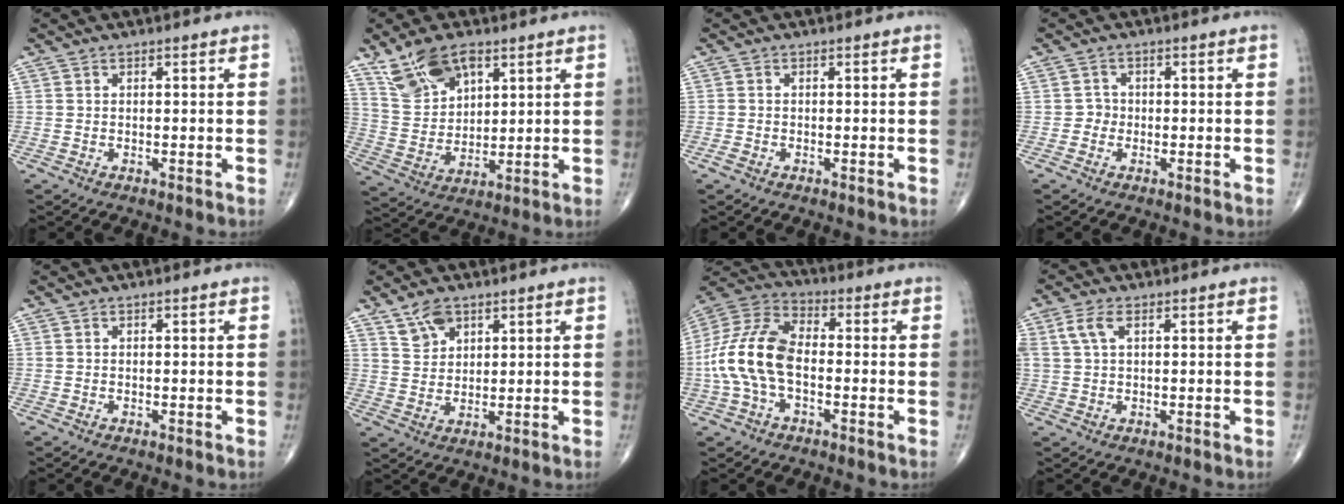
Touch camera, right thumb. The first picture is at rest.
{"total": 11.4, "force": [6.9, 5.8, 7.0], "torque": [-0.118, -0.021, 0.144]}
{"total": 1.2, "force": [-0.6, 0.5, 0.9], "torque": [-0.021, -0.001, -0.013]}
{"total": 1.6, "force": [-0.5, 1.5, 0.4], "torque": [0.006, 0.008, -0.015]}
{"total": 0.0}
{"total": 5.0, "force": [3.4, 2.8, 2.3], "torque": [-0.028, -0.018, 0.070]}
{"total": 14.8, "force": [-2.1, 8.3, 12.1], "torque": [-0.259, 0.036, -0.045]}
{"total": 4.1, "force": [1.5, 2.1, 3.2], "torque": [-0.084, 0.014, 0.033]}